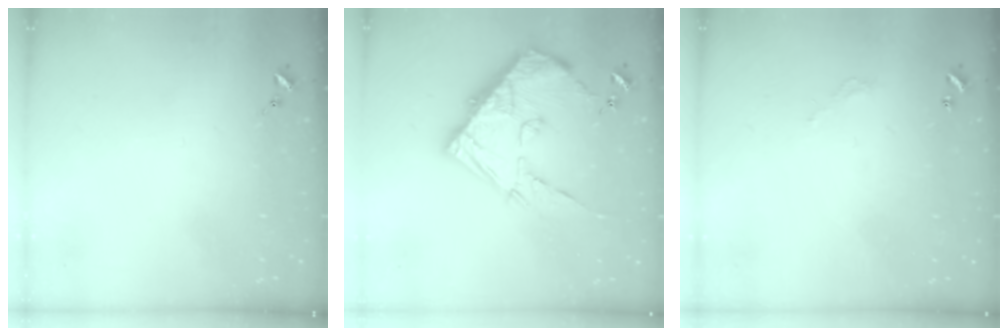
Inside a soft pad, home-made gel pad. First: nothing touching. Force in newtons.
{"total": 18.0, "press": 17.9, "slide": 1.9}
{"total": 2.7, "press": 2.7, "slide": 0.2}